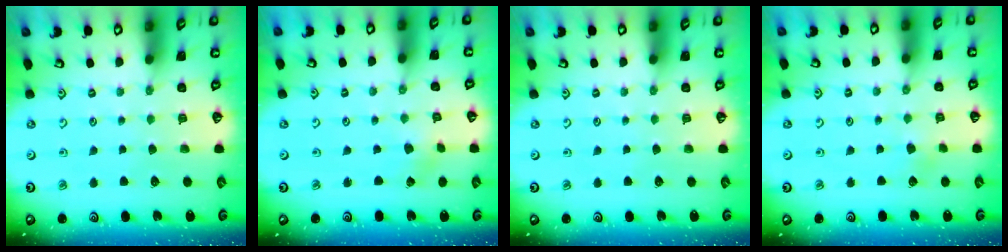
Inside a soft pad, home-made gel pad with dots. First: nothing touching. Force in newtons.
{"total": 1.5, "press": 1.4, "slide": 0.2}
{"total": 0.0}
{"total": 2.1, "press": 2.1, "slide": 0.3}